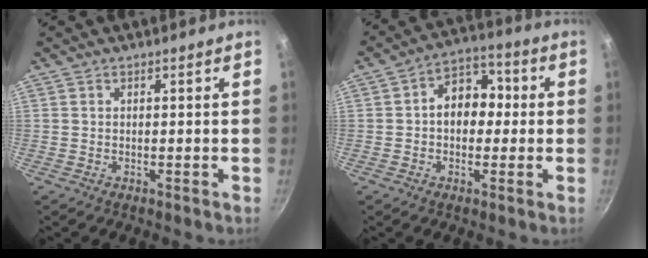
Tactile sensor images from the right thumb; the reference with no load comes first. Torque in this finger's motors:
{"motor_torque": [0.12, 0.22, 0.42, -0.42, 0.09]}